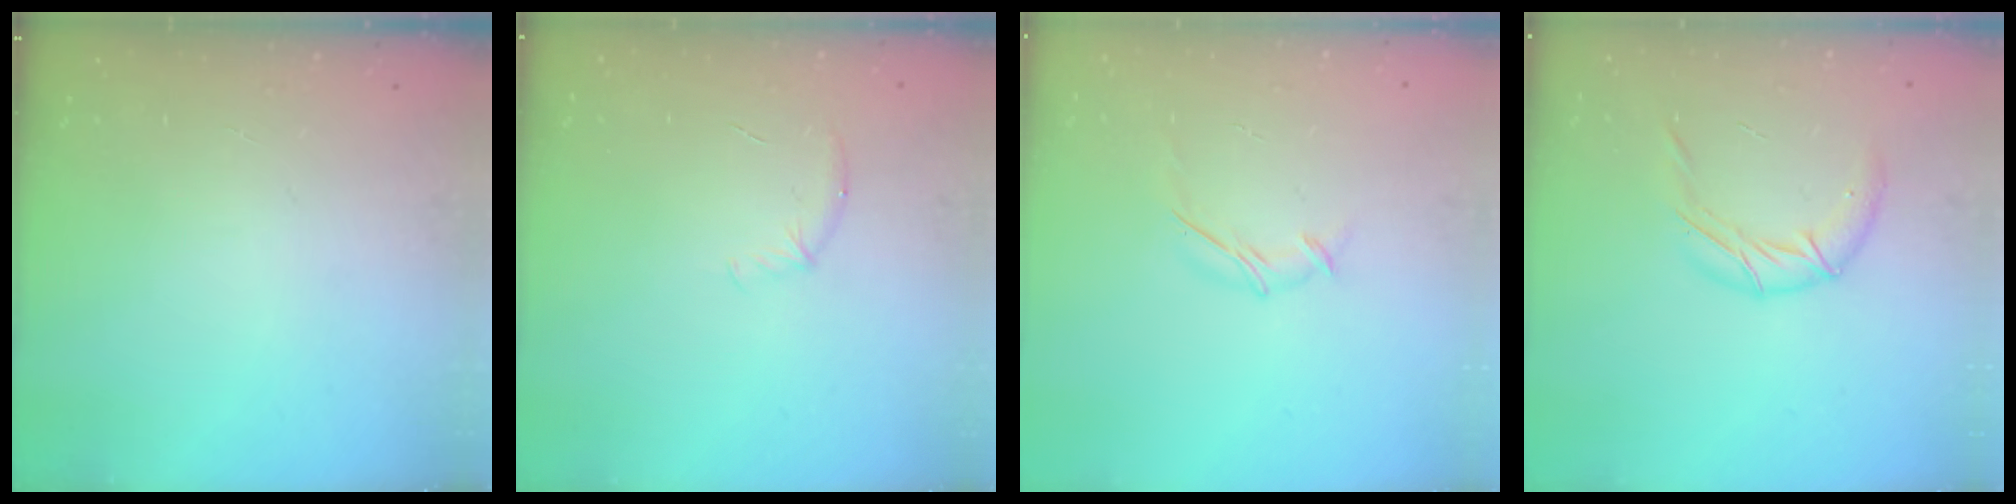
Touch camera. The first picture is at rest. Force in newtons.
{"total": 5.5, "press": 5.3, "slide": 1.4}
{"total": 5.6, "press": 5.6, "slide": 0.2}
{"total": 9.5, "press": 9.4, "slide": 1.1}